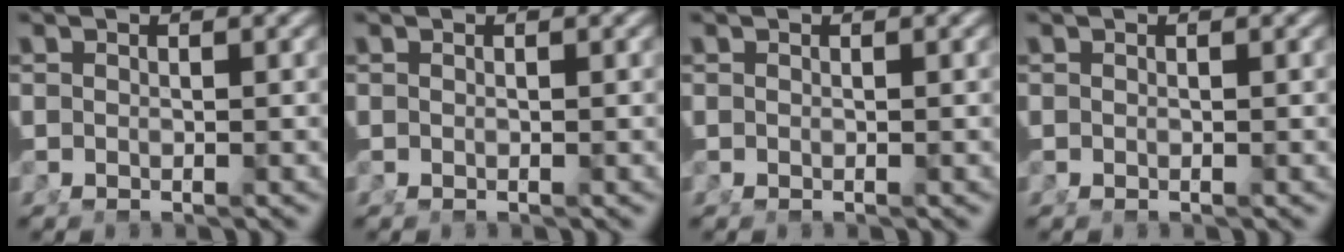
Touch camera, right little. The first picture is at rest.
{"total": 0.0}
{"total": 0.0}
{"total": 0.0}